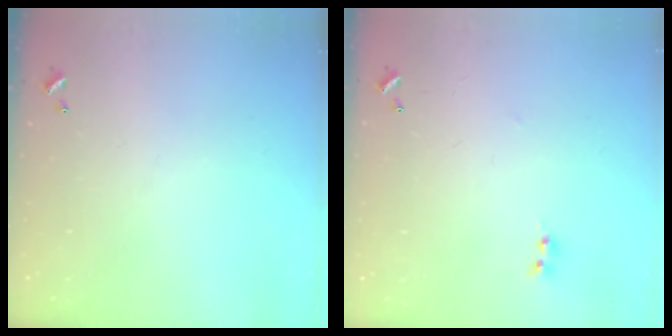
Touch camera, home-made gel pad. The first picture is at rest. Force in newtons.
{"total": 1.8, "press": 1.8, "slide": 0.3}